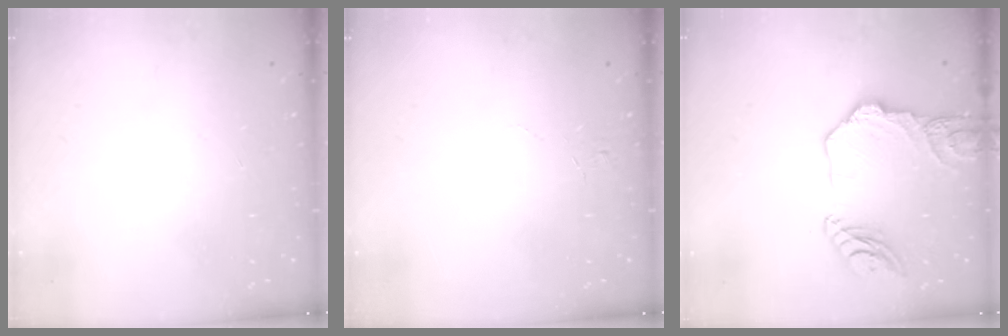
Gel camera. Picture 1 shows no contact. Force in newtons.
{"total": 4.6, "press": 4.5, "slide": 0.4}
{"total": 15.3, "press": 15.2, "slide": 1.4}